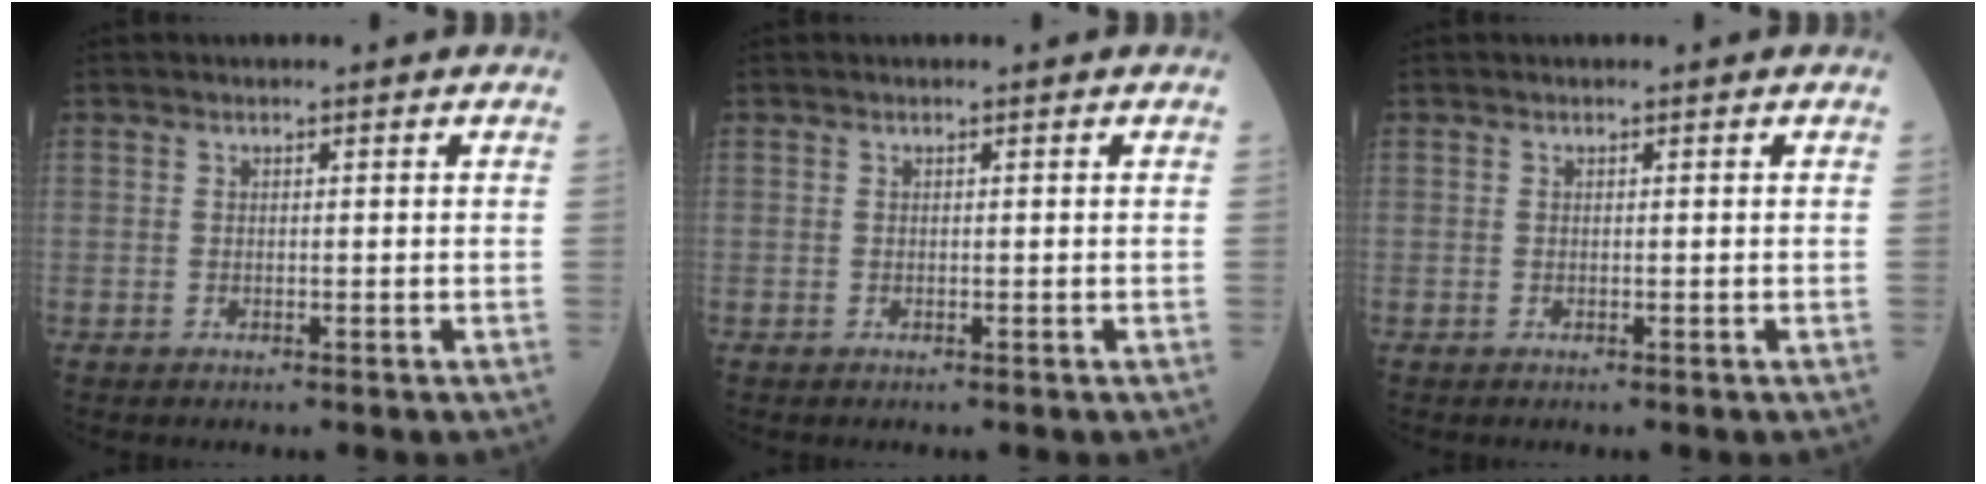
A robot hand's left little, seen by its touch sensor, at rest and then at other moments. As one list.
[{"total": 0.0}, {"total": 0.0}]